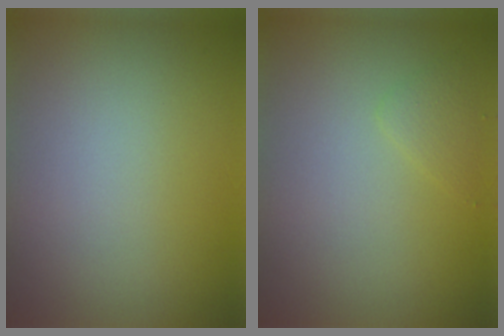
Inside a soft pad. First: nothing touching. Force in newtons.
{"total": 1.0, "press": 1.0, "slide": 0.1}